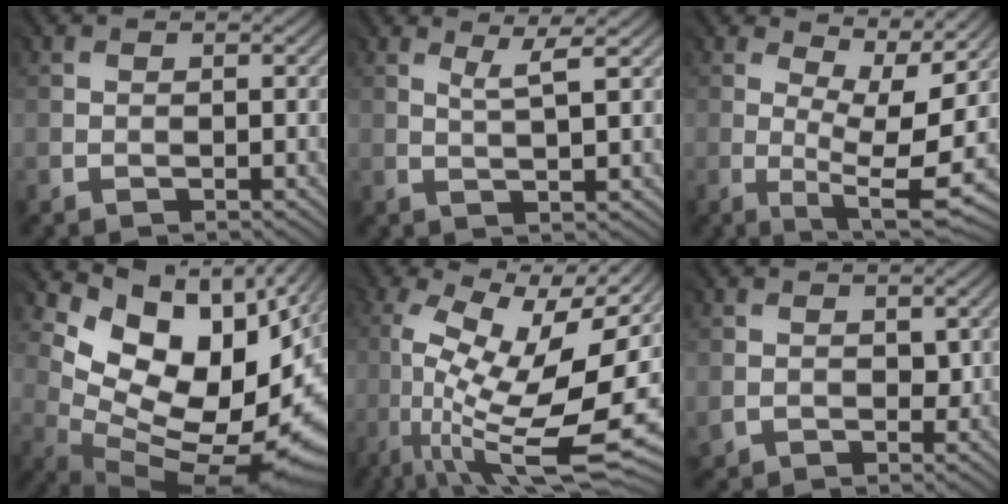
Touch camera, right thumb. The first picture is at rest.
{"total": 2.6, "force": [1.4, 0.0, 2.2], "torque": [-0.039, -0.003, 0.031]}
{"total": 9.6, "force": [1.3, 2.7, 9.1], "torque": [-0.144, 0.002, 0.039]}
{"total": 13.4, "force": [5.0, 7.6, 9.8], "torque": [-0.167, -0.011, 0.111]}
{"total": 15.4, "force": [-2.4, 5.7, 14.2], "torque": [-0.250, -0.002, -0.040]}
{"total": 2.3, "force": [0.7, 1.8, 1.1], "torque": [-0.028, -0.004, 0.018]}